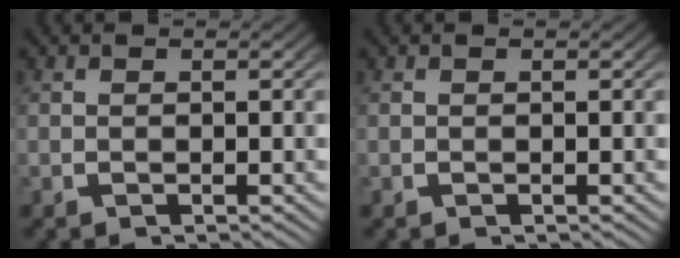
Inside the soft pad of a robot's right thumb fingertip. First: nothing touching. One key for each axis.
{"total": 0.0}